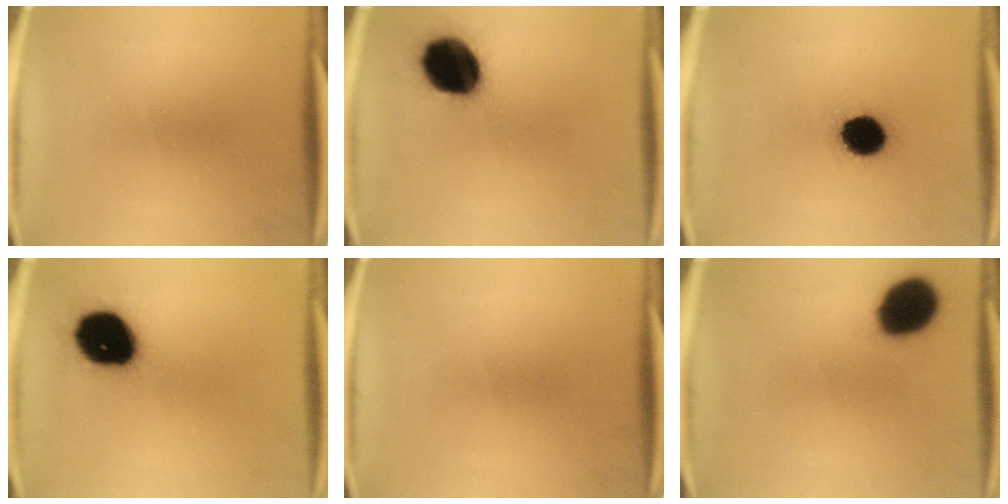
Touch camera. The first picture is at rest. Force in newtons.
{"total": 17.4}
{"total": 10.0}
{"total": 19.1}
{"total": 0.0}
{"total": 14.4}